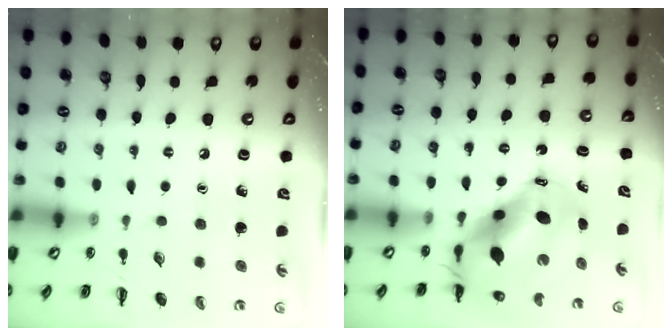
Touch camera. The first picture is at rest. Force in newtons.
{"total": 13.0, "press": 12.5, "slide": 3.4}